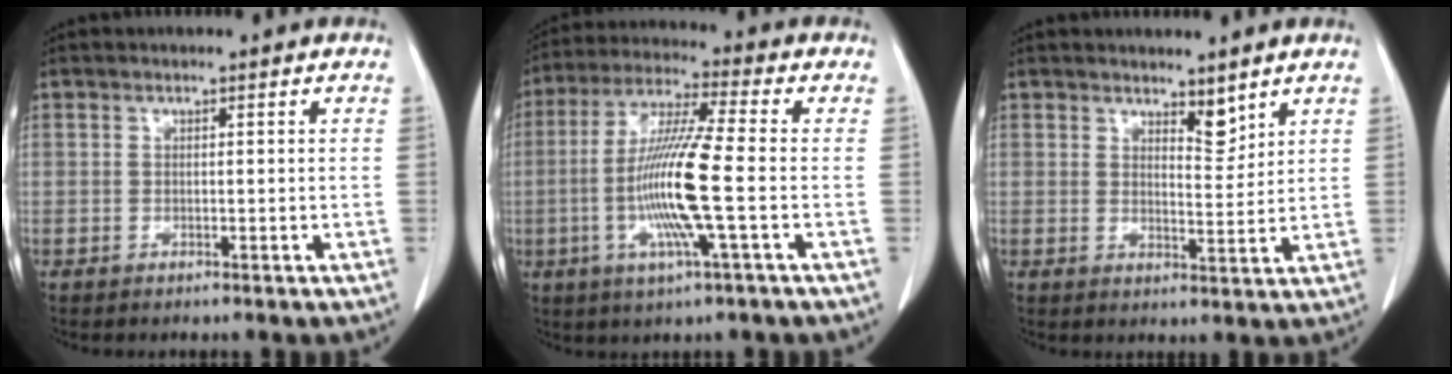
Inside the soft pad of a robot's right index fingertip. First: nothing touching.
{"total": 13.3, "force": [-2.6, -0.3, 13.0], "torque": [-0.264, -0.008, -0.060]}
{"total": 3.5, "force": [2.8, 1.1, 1.8], "torque": [-0.027, -0.012, 0.048]}